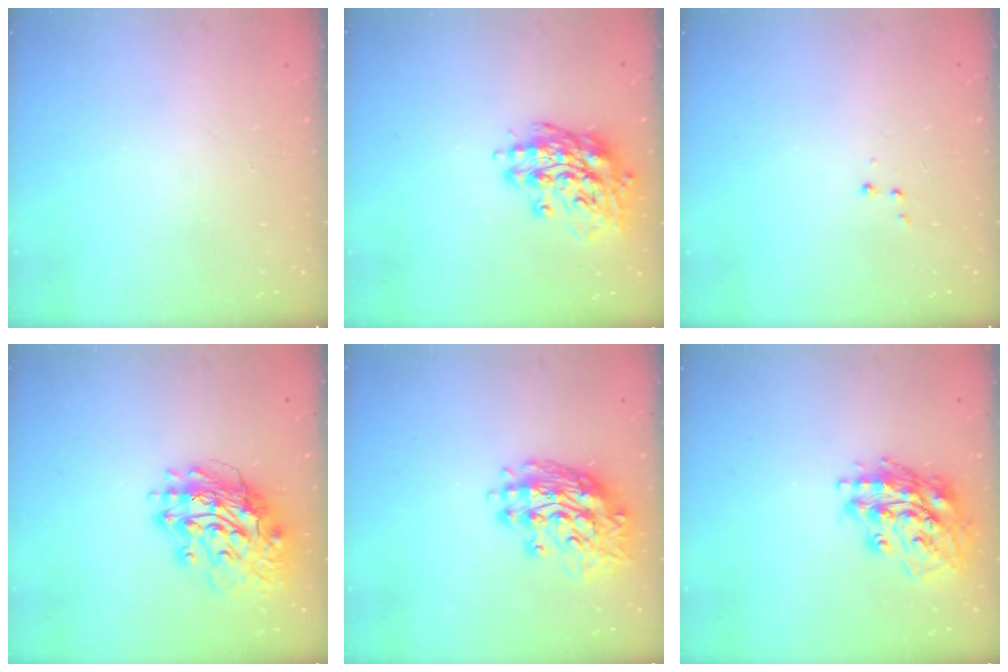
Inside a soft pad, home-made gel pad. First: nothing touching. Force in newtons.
{"total": 16.0, "press": 15.8, "slide": 2.7}
{"total": 3.6, "press": 3.5, "slide": 0.7}
{"total": 16.2, "press": 16.1, "slide": 2.1}
{"total": 15.0, "press": 14.9, "slide": 1.4}
{"total": 17.6, "press": 17.4, "slide": 2.6}